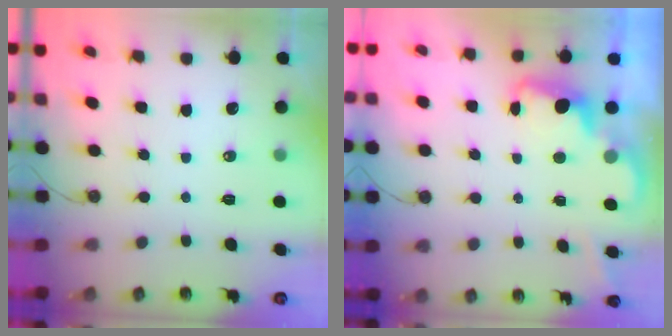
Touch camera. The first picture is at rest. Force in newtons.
{"total": 2.3, "press": 2.2, "slide": 0.6}